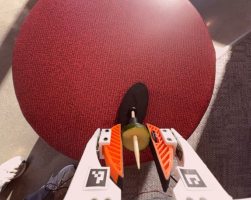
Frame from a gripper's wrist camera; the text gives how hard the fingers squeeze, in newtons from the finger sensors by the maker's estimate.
{"total": 6.9, "left": 6.8, "right": 7.0}